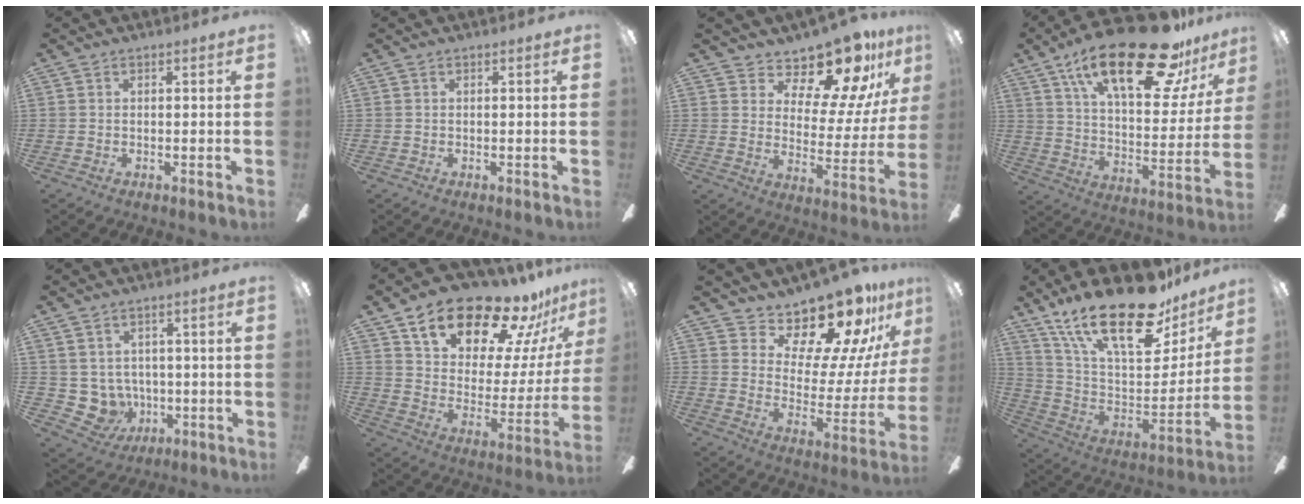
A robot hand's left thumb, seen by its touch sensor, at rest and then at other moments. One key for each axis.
{"total": 0.0}
{"total": 15.9, "fx": 13.0, "fy": 5.9, "fz": 7.1, "tx": -0.110, "ty": -0.105, "tz": 0.221}
{"total": 28.2, "fx": 18.1, "fy": 10.4, "fz": 19.1, "tx": -0.297, "ty": -0.101, "tz": 0.295}
{"total": 6.5, "fx": 1.3, "fy": 6.3, "fz": 1.3, "tx": -0.061, "ty": -0.014, "tz": 0.033}
{"total": 22.3, "fx": 17.0, "fy": 9.5, "fz": 10.9, "tx": -0.184, "ty": -0.109, "tz": 0.297}
{"total": 18.2, "fx": 16.0, "fy": 5.9, "fz": 6.4, "tx": -0.098, "ty": -0.139, "tz": 0.271}
{"total": 26.9, "fx": 17.8, "fy": 10.4, "fz": 17.2, "tx": -0.290, "ty": -0.103, "tz": 0.304}